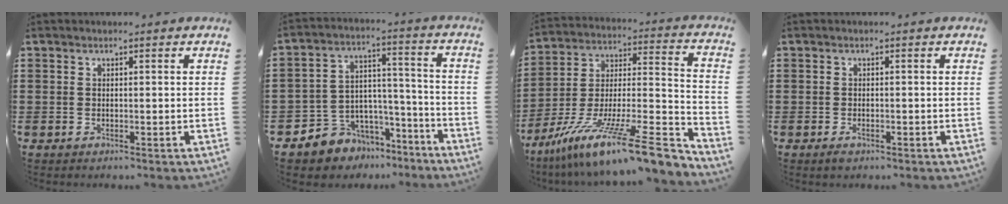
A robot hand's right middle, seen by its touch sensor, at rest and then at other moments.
{"total": 5.9, "force": [-4.7, 3.5, -0.6], "torque": [-0.006, 0.011, -0.091]}
{"total": 15.8, "force": [-11.5, 1.8, 10.7], "torque": [-0.185, 0.027, -0.199]}
{"total": 1.1, "force": [-0.6, 0.5, 0.7], "torque": [-0.016, -0.003, -0.011]}